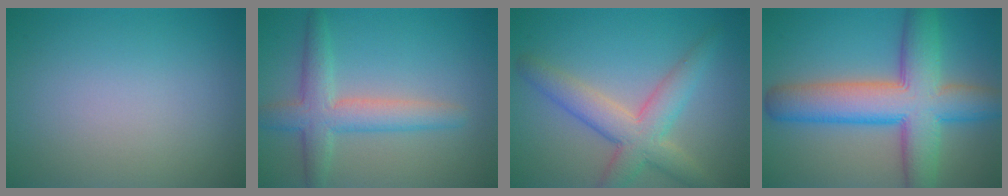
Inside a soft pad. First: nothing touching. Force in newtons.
{"total": 4.3, "press": 4.3, "slide": 0.3}
{"total": 5.4, "press": 5.4, "slide": 0.4}
{"total": 10.1, "press": 10.1, "slide": 0.4}